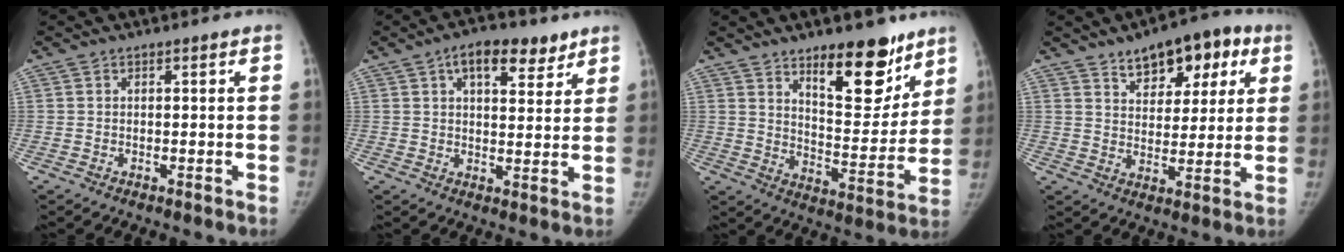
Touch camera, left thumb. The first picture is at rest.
{"total": 9.8, "force": [5.5, 4.8, 6.4], "torque": [-0.067, -0.017, 0.081]}
{"total": 15.9, "force": [10.4, 6.5, 10.1], "torque": [-0.090, -0.079, 0.165]}
{"total": 13.0, "force": [7.2, 7.0, 8.3], "torque": [-0.070, -0.018, 0.104]}